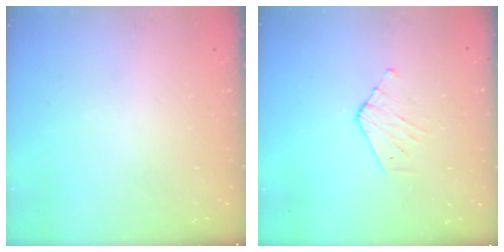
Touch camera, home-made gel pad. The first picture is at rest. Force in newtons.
{"total": 3.0, "press": 3.0, "slide": 0.3}